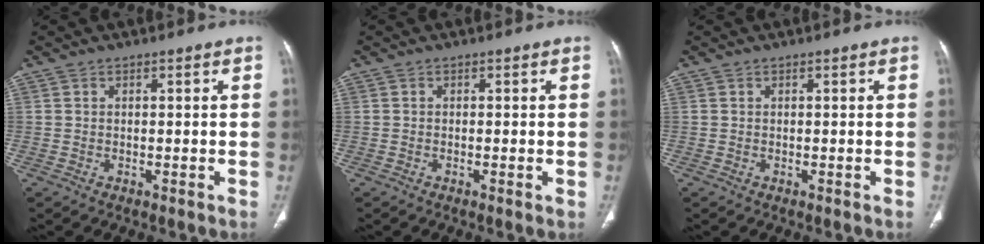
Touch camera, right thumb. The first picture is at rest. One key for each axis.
{"total": 0.6, "fx": -0.2, "fy": 0.0, "fz": 0.5, "tx": -0.017, "ty": -0.003, "tz": -0.004}
{"total": 0.0}